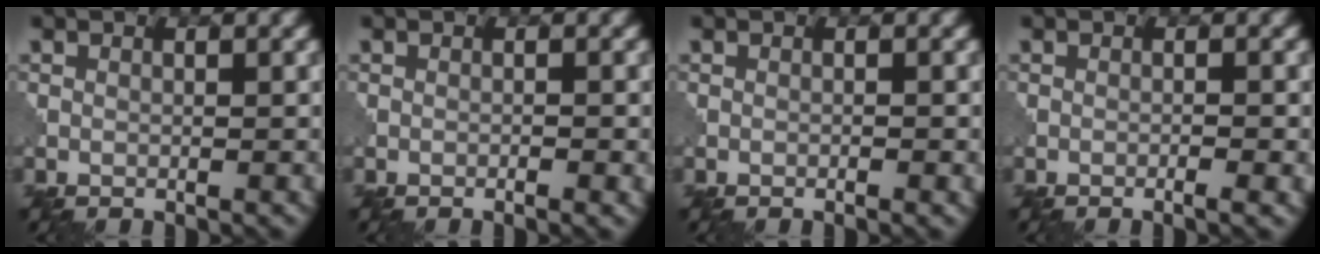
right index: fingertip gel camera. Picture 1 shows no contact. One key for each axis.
{"total": 1.0, "fx": -0.5, "fy": 0.1, "fz": 0.9, "tx": -0.013, "ty": 0.000, "tz": -0.010}
{"total": 0.7, "fx": -0.3, "fy": 0.1, "fz": 0.6, "tx": -0.009, "ty": 0.001, "tz": -0.007}
{"total": 1.4, "fx": -0.6, "fy": 0.1, "fz": 1.2, "tx": -0.016, "ty": 0.001, "tz": -0.013}